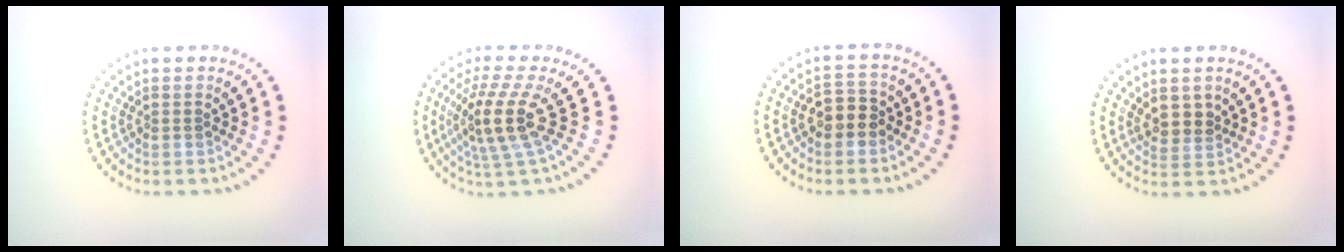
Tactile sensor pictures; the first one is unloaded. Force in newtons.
{"total": 4.5, "press": 3.4, "slide": 3.0}
{"total": 2.6, "press": 2.5, "slide": 0.6}
{"total": 2.4, "press": 2.2, "slide": 1.1}